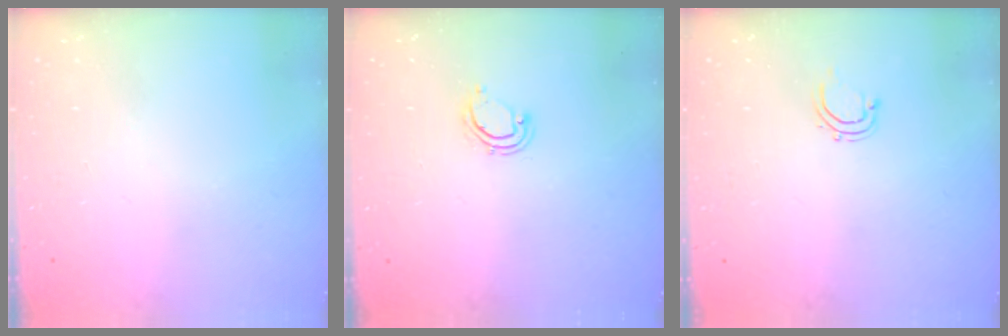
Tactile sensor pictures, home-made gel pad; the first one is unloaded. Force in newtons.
{"total": 4.6, "press": 4.6, "slide": 0.3}
{"total": 2.8, "press": 2.8, "slide": 0.5}